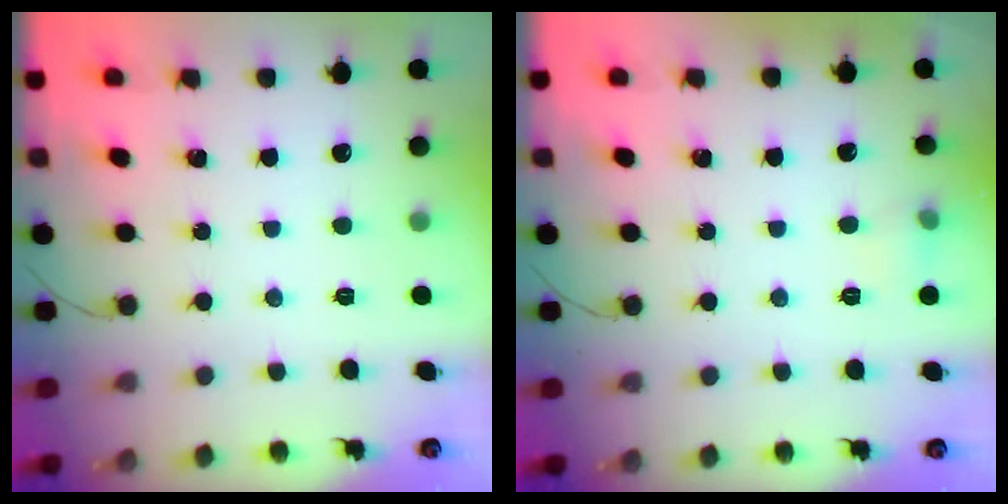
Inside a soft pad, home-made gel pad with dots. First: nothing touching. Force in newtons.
{"total": 5.1, "press": 4.9, "slide": 1.4}